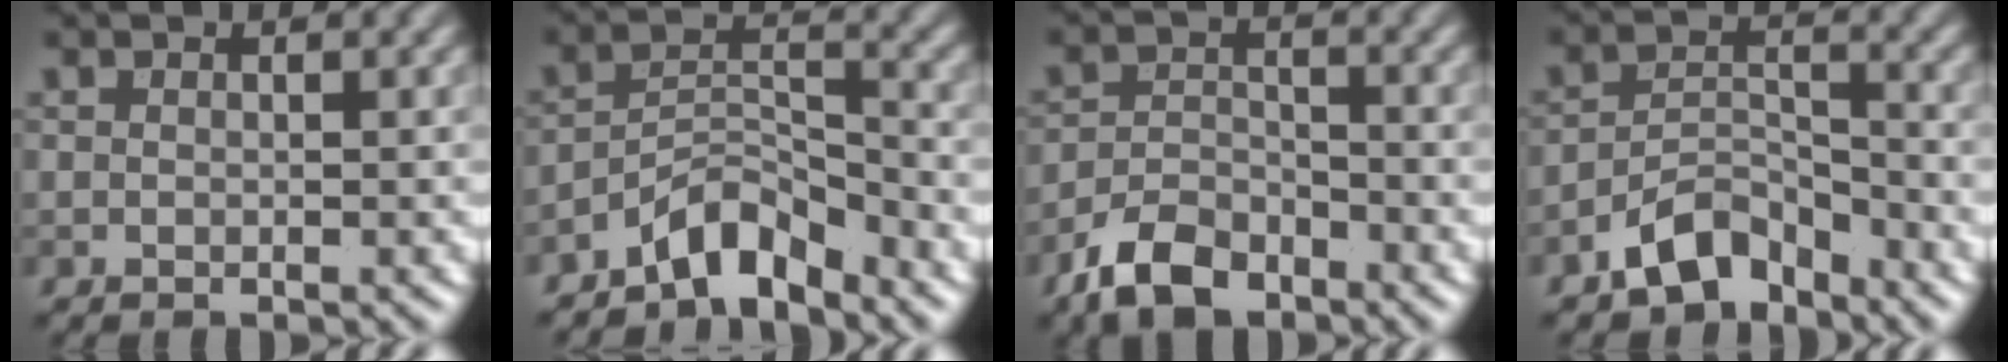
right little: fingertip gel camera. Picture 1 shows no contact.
{"total": 4.4, "force": [-3.7, 1.3, 2.1], "torque": [-0.030, 0.012, -0.076]}
{"total": 4.6, "force": [-3.4, 2.1, 2.2], "torque": [-0.038, -0.003, -0.073]}
{"total": 4.5, "force": [-3.6, 2.0, 2.0], "torque": [-0.029, 0.006, -0.073]}